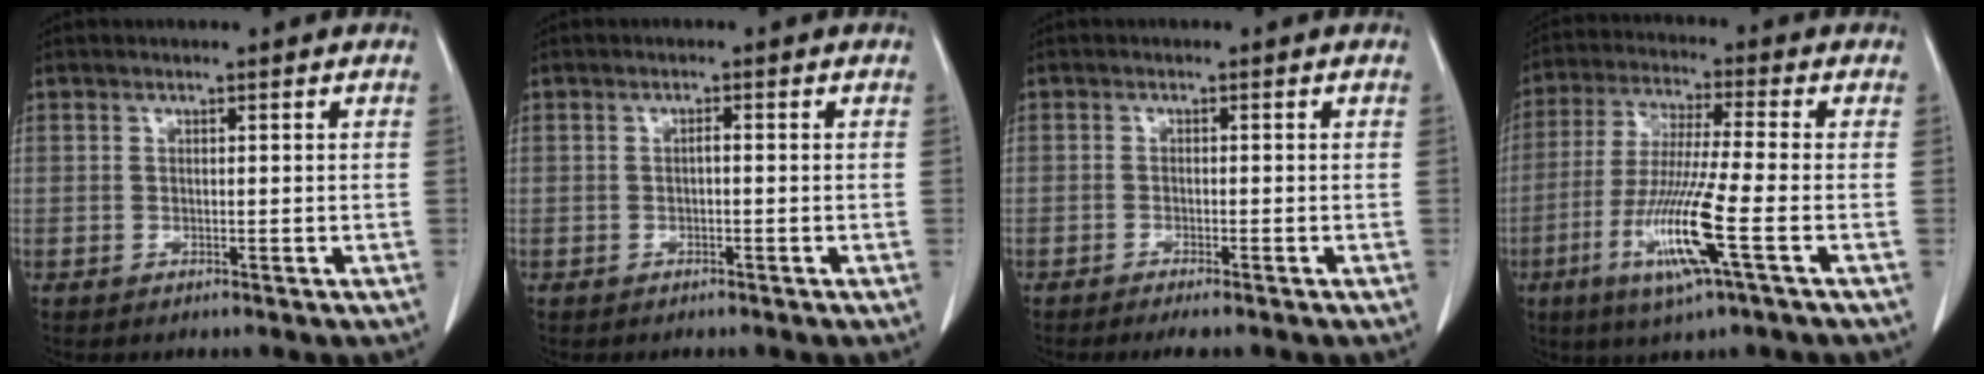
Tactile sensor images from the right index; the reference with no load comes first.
{"total": 0.7, "force": [-0.1, 0.2, 0.6], "torque": [-0.011, 0.003, -0.002]}
{"total": 2.6, "force": [-2.1, 0.3, 1.6], "torque": [-0.022, -0.006, -0.028]}
{"total": 12.4, "force": [-4.4, -0.5, 11.6], "torque": [-0.237, -0.025, -0.089]}